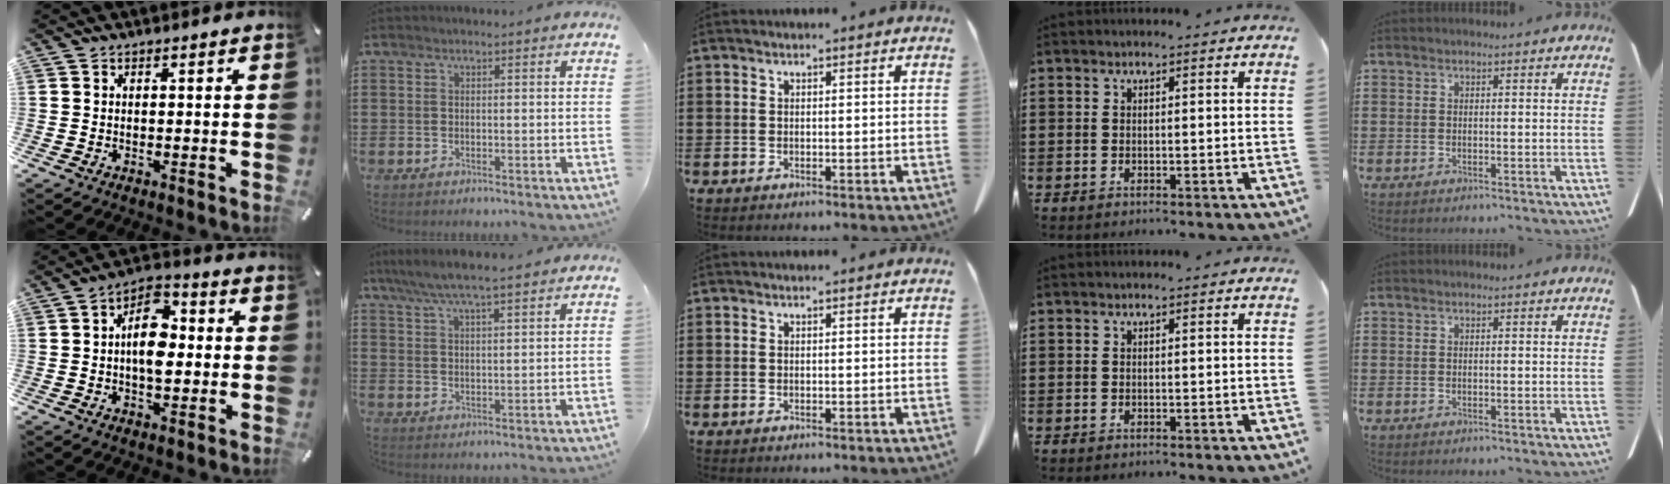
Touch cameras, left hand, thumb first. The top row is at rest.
{"thumb": {"total": 10.0, "force": [-0.5, 6.2, 7.7], "torque": [-0.111, 0.008, -0.010]}, "index": {"total": 5.4, "force": [4.6, 0.4, 2.9], "torque": [-0.069, -0.011, 0.081]}}